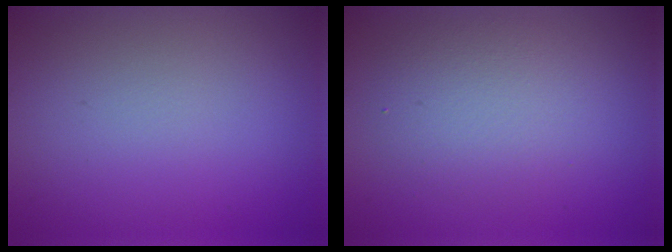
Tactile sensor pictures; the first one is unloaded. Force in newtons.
{"total": 3.4, "press": 3.4, "slide": 0.1}